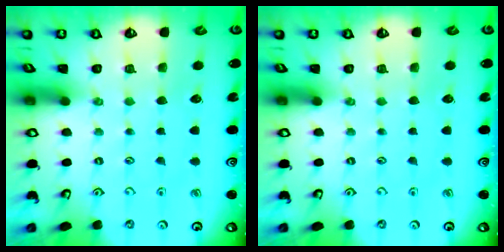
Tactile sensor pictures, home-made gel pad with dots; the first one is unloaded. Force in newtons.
{"total": 0.0}